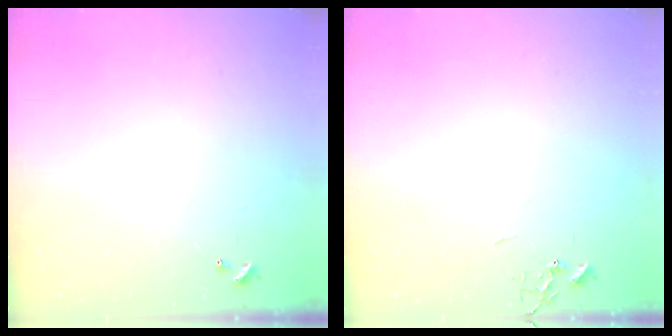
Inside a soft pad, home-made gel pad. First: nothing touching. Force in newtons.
{"total": 0.0}